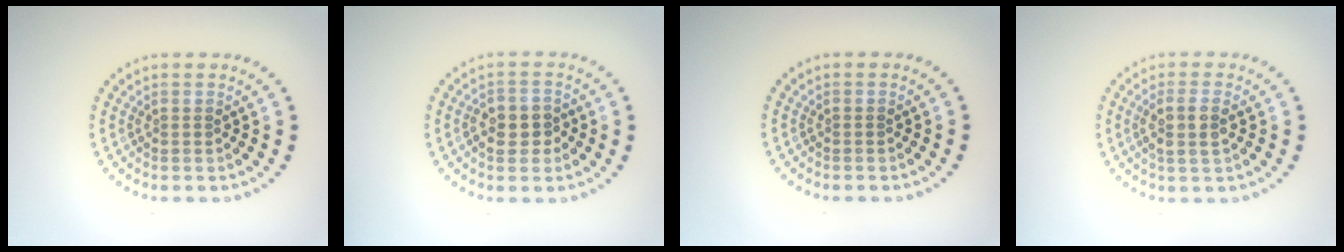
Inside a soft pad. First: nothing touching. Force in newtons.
{"total": 2.8, "press": 2.7, "slide": 0.6}
{"total": 0.0}
{"total": 2.5, "press": 2.2, "slide": 1.2}